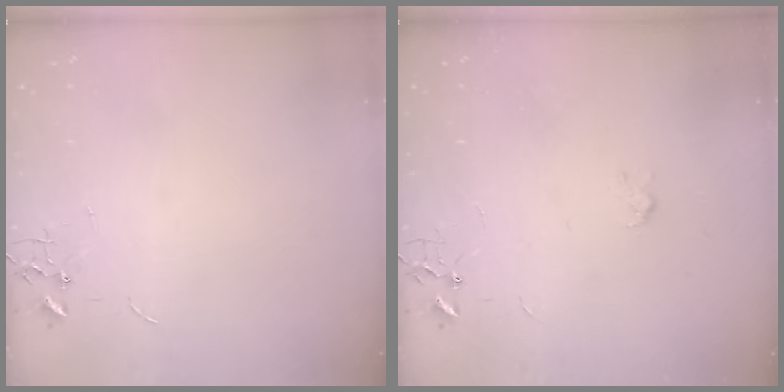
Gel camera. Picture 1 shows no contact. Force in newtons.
{"total": 3.1, "press": 3.0, "slide": 0.7}